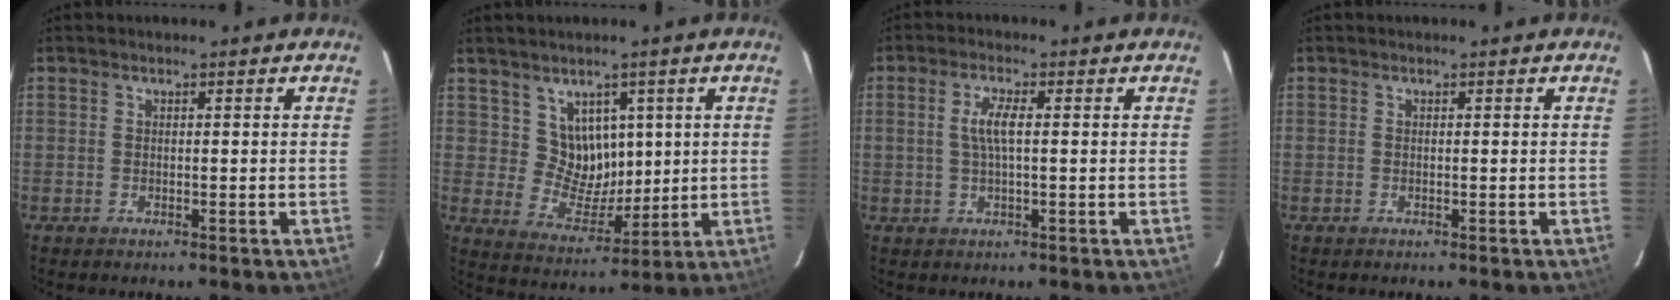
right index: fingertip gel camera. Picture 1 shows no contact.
{"total": 7.7, "force": [3.0, 6.5, 2.7], "torque": [-0.044, 0.001, 0.068]}
{"total": 4.0, "force": [0.3, 0.8, 3.9], "torque": [-0.077, 0.003, 0.008]}
{"total": 0.0}